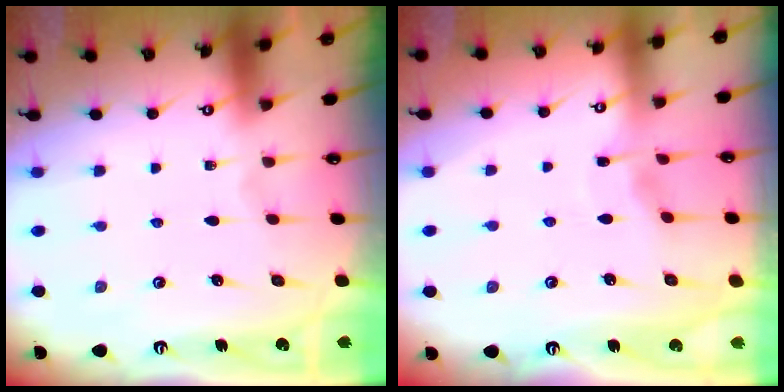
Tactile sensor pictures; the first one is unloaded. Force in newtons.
{"total": 2.7, "press": 2.7, "slide": 0.3}